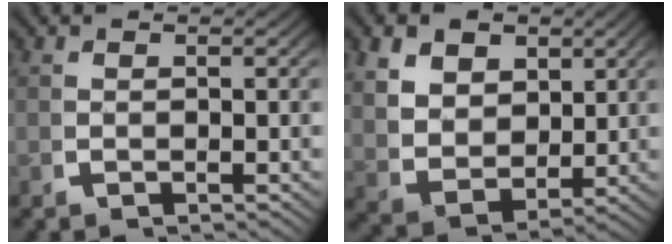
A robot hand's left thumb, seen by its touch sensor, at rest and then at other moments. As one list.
[{"total": 7.8, "force": [1.2, 6.0, 4.8], "torque": [-0.116, -0.038, 0.034]}]